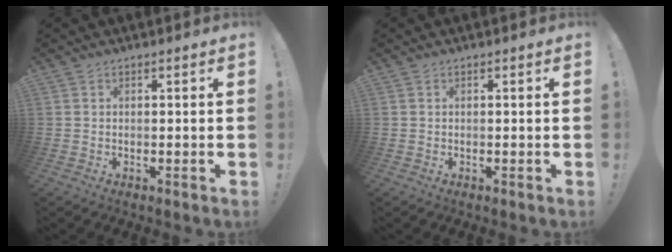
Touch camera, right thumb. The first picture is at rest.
{"total": 0.0}